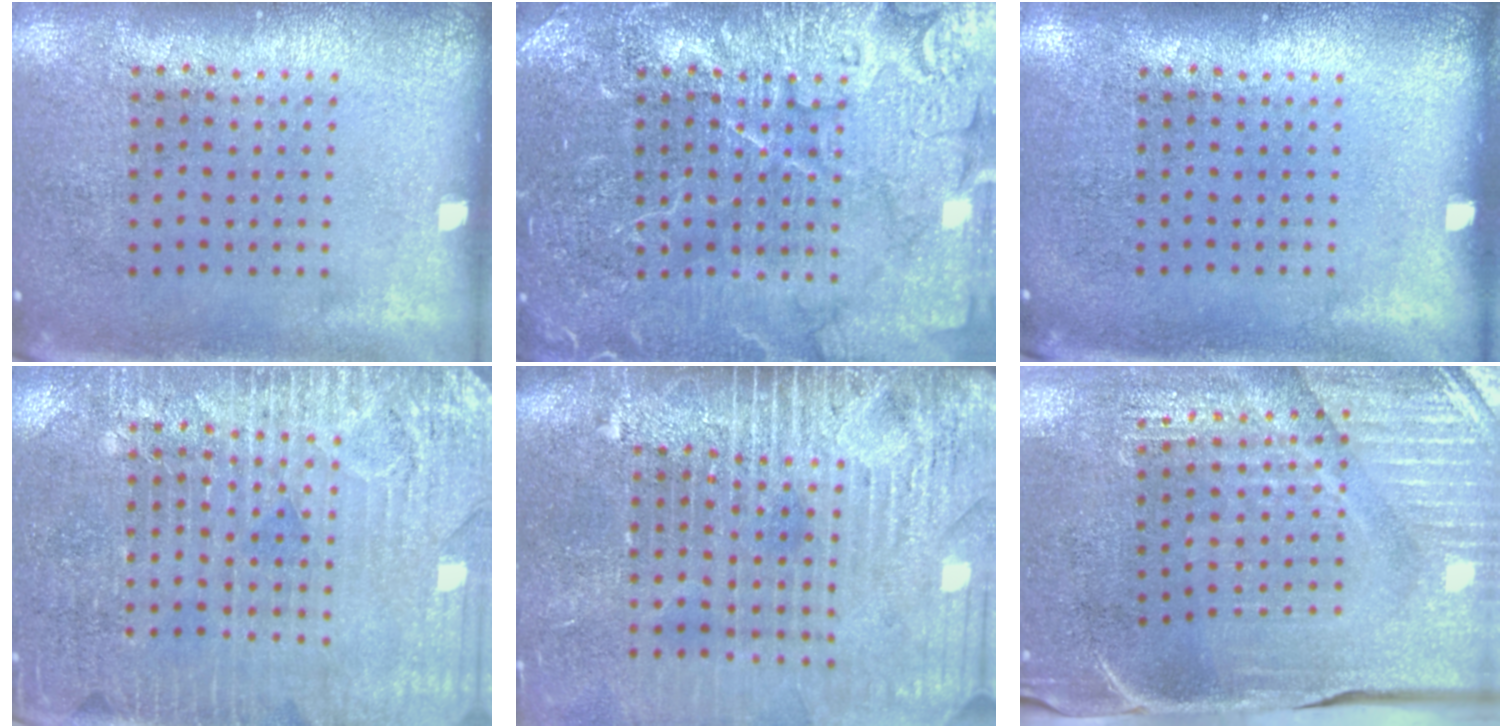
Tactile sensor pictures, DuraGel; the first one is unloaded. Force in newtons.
{"total": 7.1, "press": 7.1, "slide": 1.0}
{"total": 0.0}
{"total": 3.3, "press": 3.0, "slide": 1.3}
{"total": 4.4, "press": 3.7, "slide": 2.4}
{"total": 3.9, "press": 3.6, "slide": 1.4}